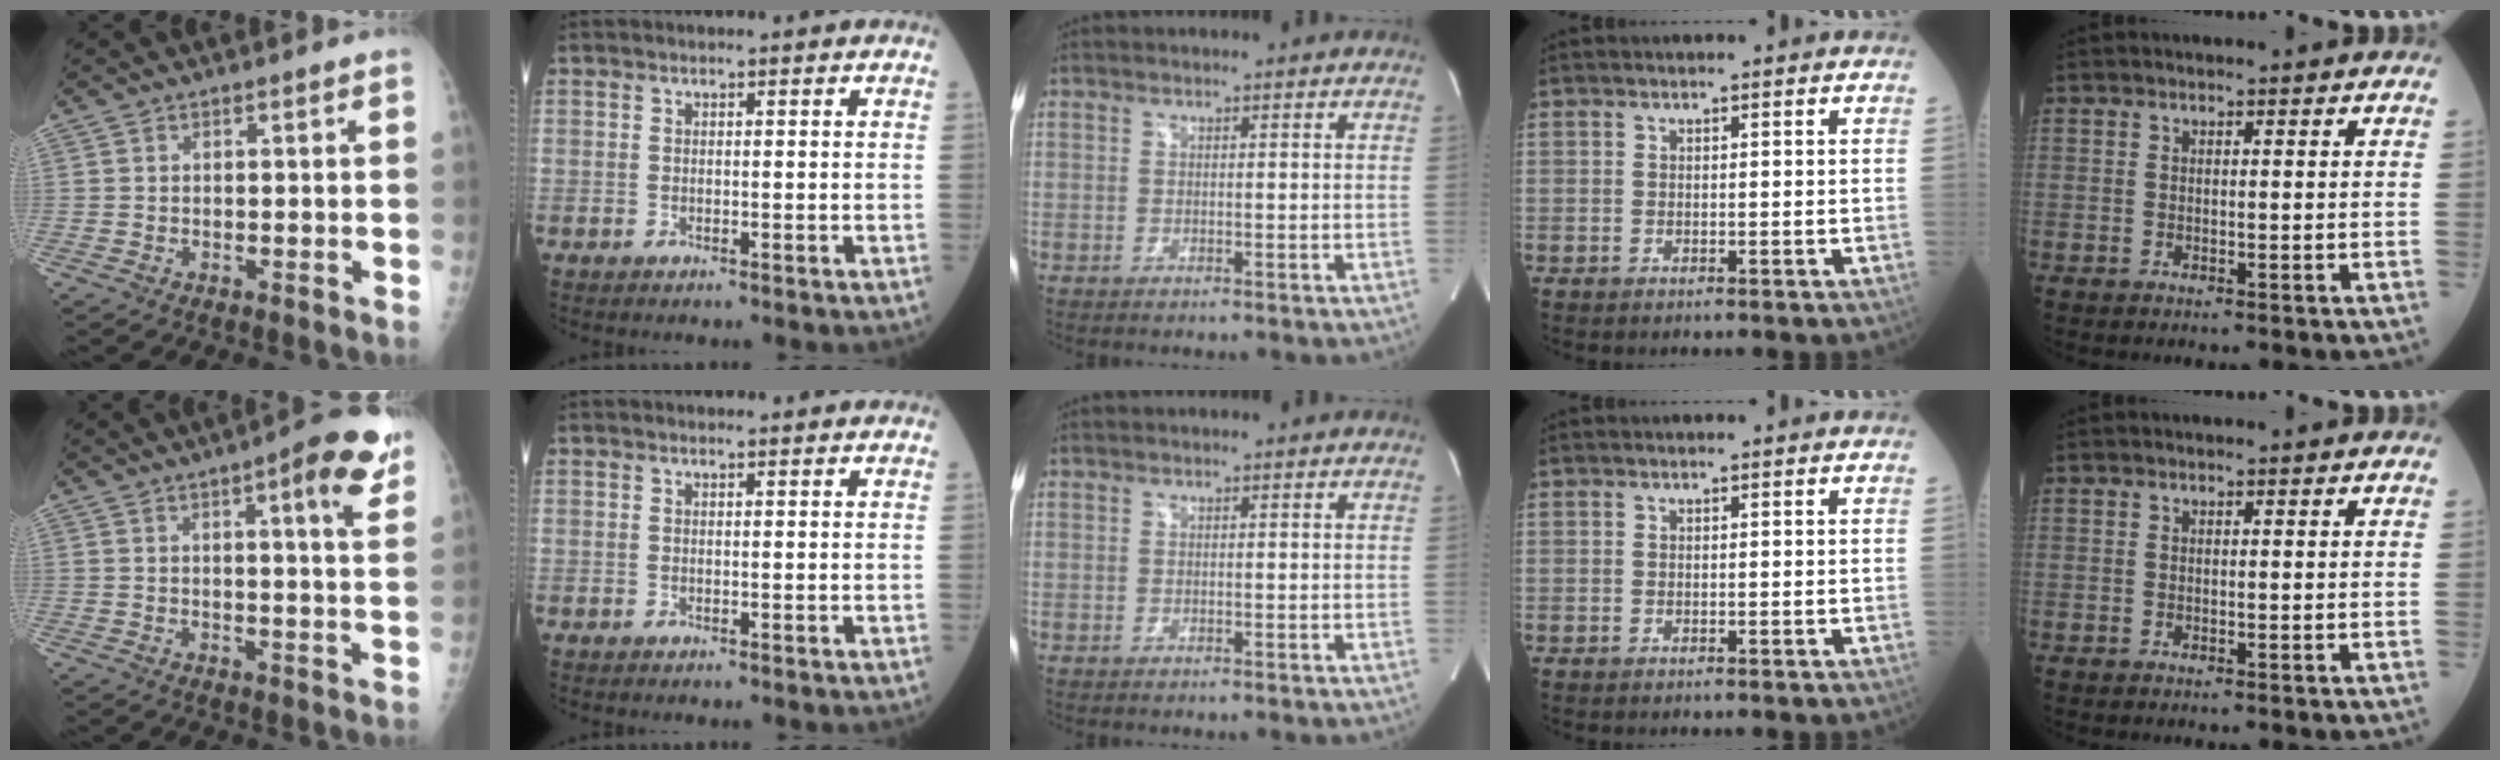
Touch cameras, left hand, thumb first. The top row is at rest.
{"thumb": {"total": 10.2, "force": [5.5, 1.9, 8.4], "torque": [-0.092, -0.021, 0.063]}, "index": {"total": 1.5, "force": [1.4, 0.2, 0.3], "torque": [-0.013, 0.006, 0.016]}}